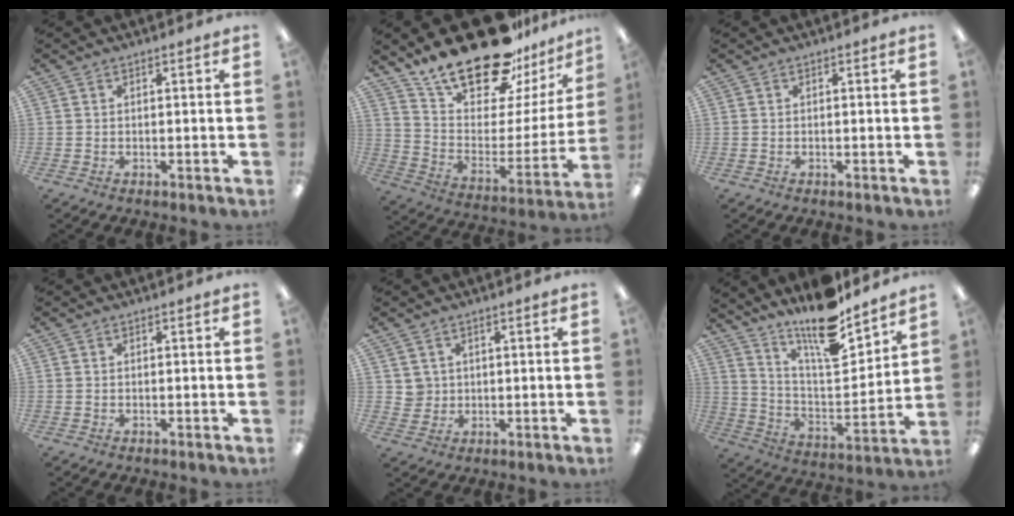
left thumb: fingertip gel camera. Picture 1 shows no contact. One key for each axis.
{"total": 24.8, "fx": 19.6, "fy": 9.5, "fz": 12.0, "tx": -0.192, "ty": -0.134, "tz": 0.343}
{"total": 0.0}
{"total": 0.0}
{"total": 3.0, "fx": 1.5, "fy": 2.5, "fz": -0.2, "tx": -0.007, "ty": 0.003, "tz": 0.029}
{"total": 16.5, "fx": 13.9, "fy": 3.7, "fz": 8.1, "tx": -0.152, "ty": -0.104, "tz": 0.239}